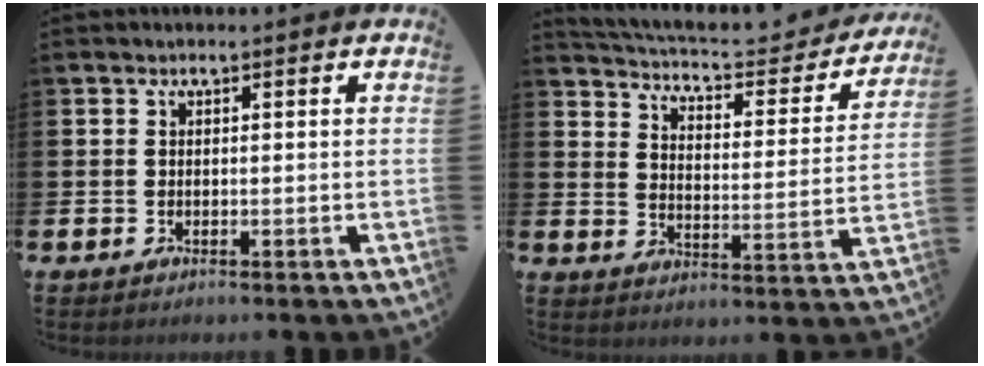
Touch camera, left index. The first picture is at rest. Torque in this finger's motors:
{"motor_torque": [0.29, -0.66, 0.11, 0.05]}